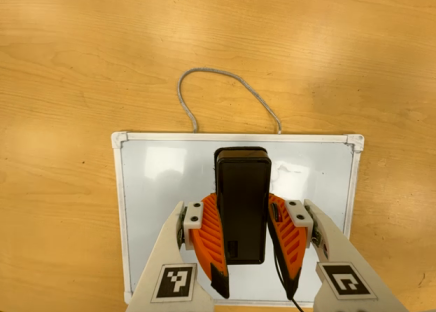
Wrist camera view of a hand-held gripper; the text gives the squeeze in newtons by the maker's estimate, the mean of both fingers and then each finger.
{"total": 8.1, "left": 6.5, "right": 9.7}